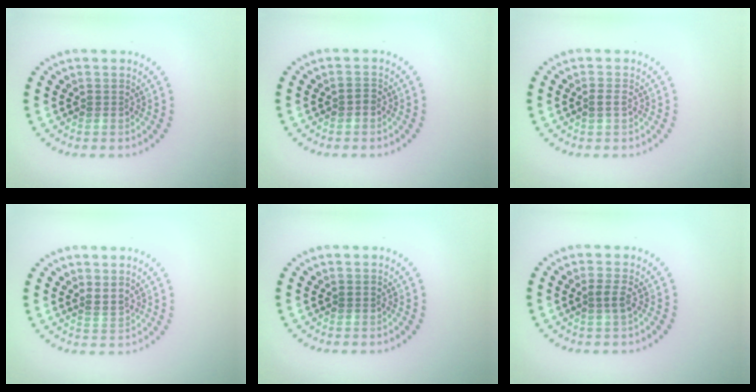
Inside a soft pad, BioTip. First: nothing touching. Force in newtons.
{"total": 0.7, "press": 0.7, "slide": 0.2}
{"total": 0.9, "press": 0.9, "slide": 0.2}
{"total": 1.1, "press": 0.9, "slide": 0.7}
{"total": 0.5, "press": 0.5, "slide": 0.1}
{"total": 1.2, "press": 1.1, "slide": 0.6}